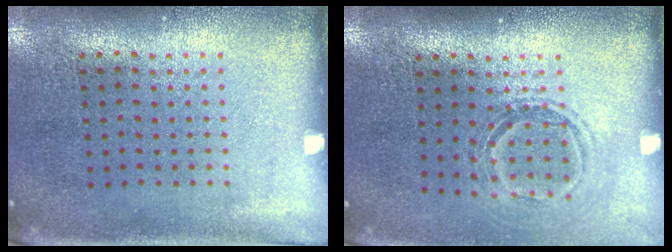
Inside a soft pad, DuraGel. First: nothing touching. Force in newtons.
{"total": 1.5, "press": 1.2, "slide": 0.9}